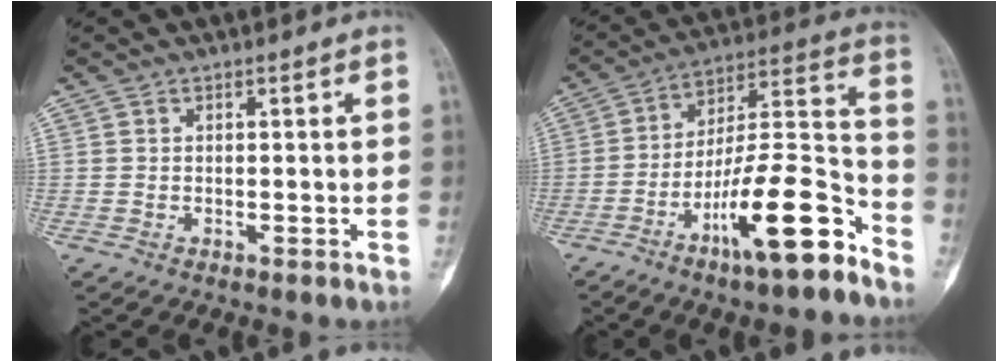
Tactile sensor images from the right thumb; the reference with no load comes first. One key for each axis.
{"total": 18.4, "fx": -10.7, "fy": 4.3, "fz": 14.4, "tx": -0.236, "ty": 0.084, "tz": -0.179}